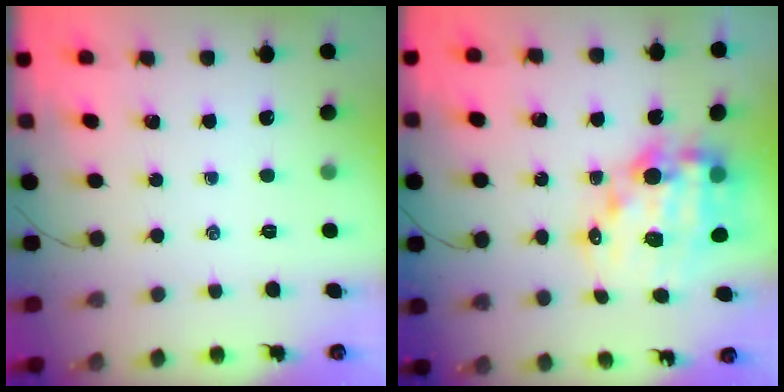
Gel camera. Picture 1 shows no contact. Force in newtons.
{"total": 16.2, "press": 15.7, "slide": 4.0}